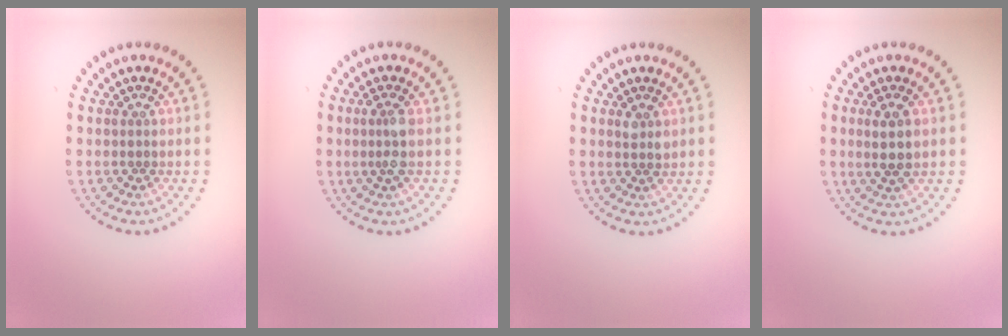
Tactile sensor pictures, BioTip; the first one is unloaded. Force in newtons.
{"total": 1.8, "press": 1.5, "slide": 0.9}
{"total": 1.1, "press": 1.1, "slide": 0.2}
{"total": 2.5, "press": 2.3, "slide": 0.9}